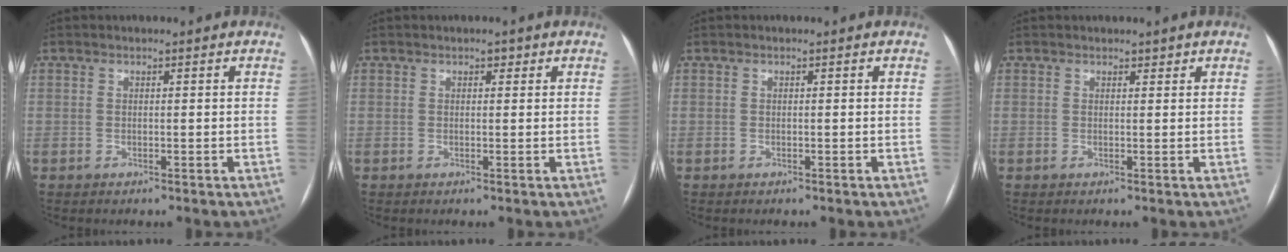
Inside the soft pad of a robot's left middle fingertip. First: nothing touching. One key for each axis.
{"total": 1.0, "fx": 0.6, "fy": 0.6, "fz": 0.5, "tx": -0.006, "ty": 0.004, "tz": 0.007}
{"total": 0.0}
{"total": 1.4, "fx": 1.2, "fy": 0.6, "fz": 0.4, "tx": -0.004, "ty": 0.013, "tz": 0.017}